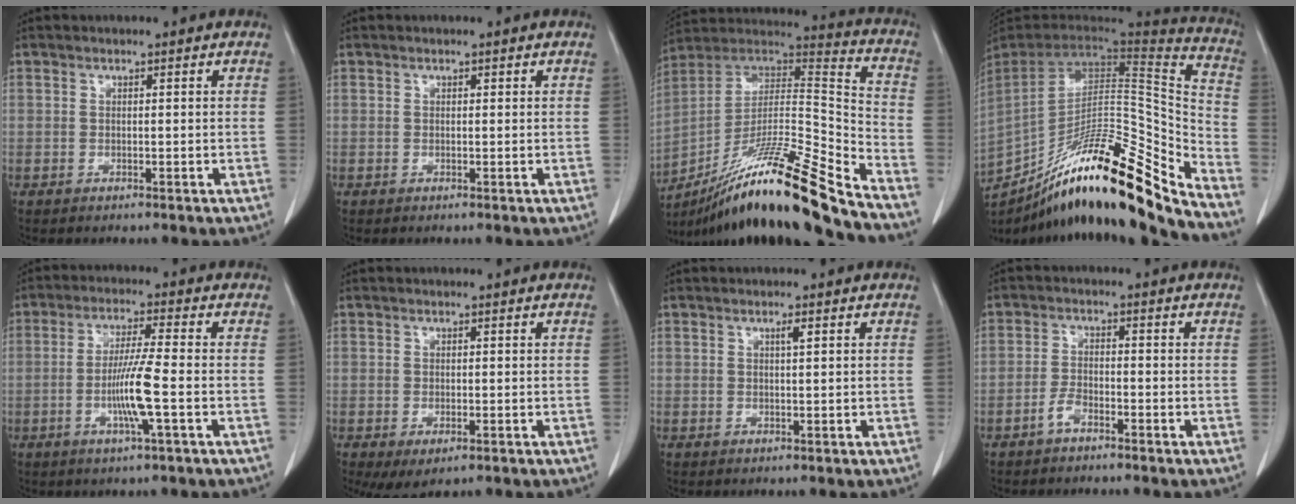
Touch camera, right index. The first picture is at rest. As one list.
[{"total": 0.0}, {"total": 24.4, "force": [-18.1, 0.0, 16.3], "torque": [-0.261, -0.006, -0.325]}, {"total": 29.6, "force": [-23.1, 1.7, 18.4], "torque": [-0.242, -0.022, -0.367]}, {"total": 7.6, "force": [-1.9, -0.6, 7.3], "torque": [-0.142, -0.007, -0.038]}, {"total": 3.5, "force": [-1.6, 1.5, 2.8], "torque": [-0.043, -0.010, -0.015]}, {"total": 1.1, "force": [0.5, 0.0, 0.9], "torque": [-0.018, 0.000, 0.009]}, {"total": 2.5, "force": [-1.9, 0.7, 1.4], "torque": [-0.030, 0.002, -0.038]}]